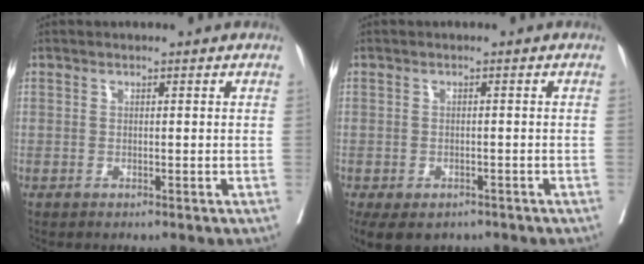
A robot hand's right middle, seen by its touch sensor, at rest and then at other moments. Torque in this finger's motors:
{"motor_torque": [1.00, -1.13, 0.13, 0.07]}